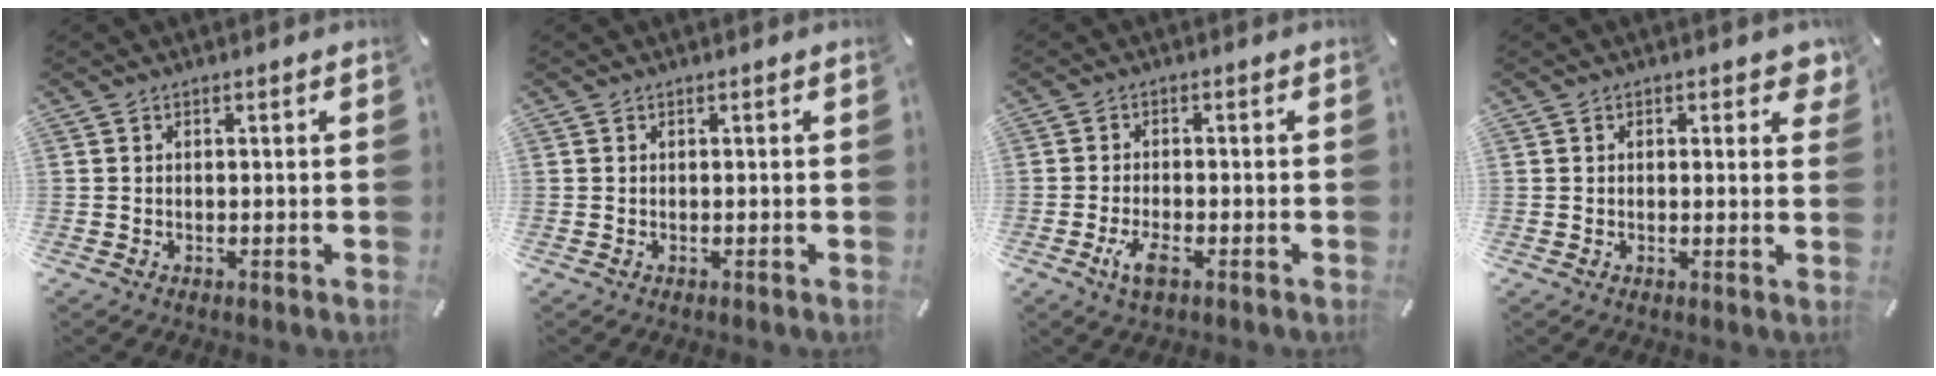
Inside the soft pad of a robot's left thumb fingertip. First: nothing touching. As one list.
[{"total": 0.0}, {"total": 4.4, "force": [-2.1, 1.5, 3.5], "torque": [-0.081, -0.002, -0.041]}, {"total": 2.1, "force": [1.1, 1.3, 1.2], "torque": [-0.007, -0.003, 0.013]}]